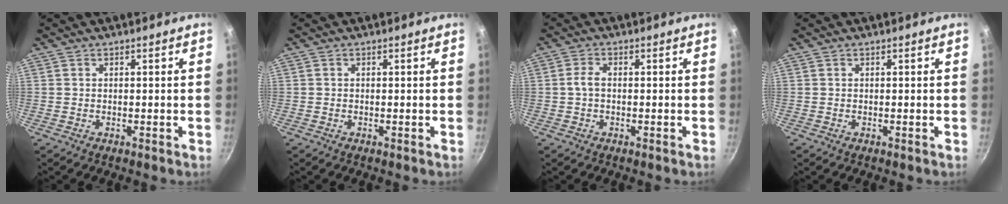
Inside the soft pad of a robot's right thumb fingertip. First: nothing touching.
{"total": 0.0}
{"total": 2.4, "force": [-0.2, 1.4, 2.0], "torque": [-0.040, 0.005, -0.008]}
{"total": 0.0}